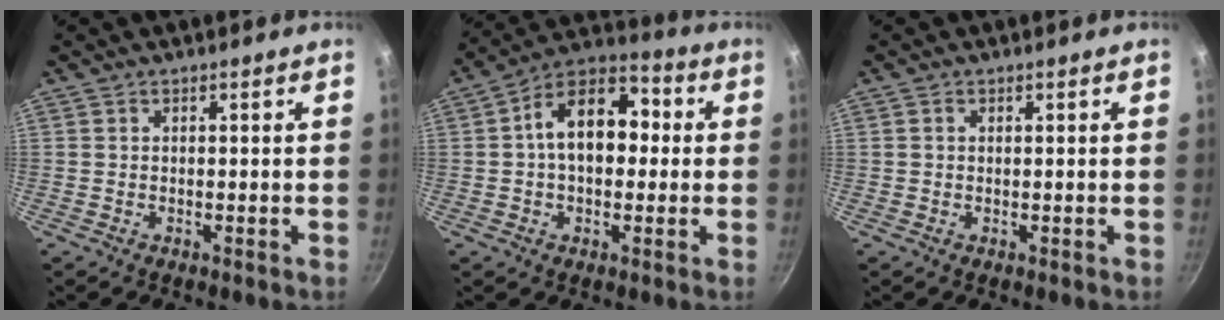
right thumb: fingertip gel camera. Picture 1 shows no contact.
{"total": 14.6, "force": [1.2, 9.7, 10.9], "torque": [-0.124, 0.038, -0.001]}
{"total": 0.6, "force": [0.2, 0.5, 0.3], "torque": [-0.004, 0.004, 0.003]}